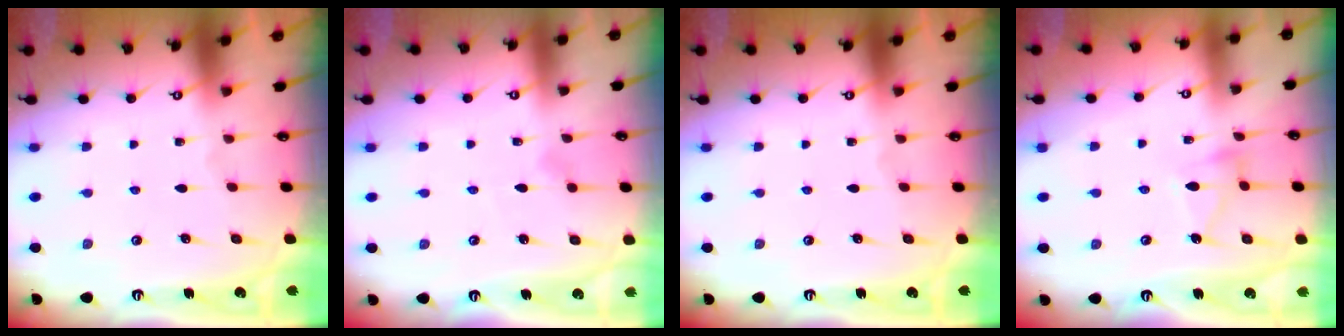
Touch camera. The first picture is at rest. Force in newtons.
{"total": 3.2, "press": 3.2, "slide": 0.1}
{"total": 0.0}
{"total": 6.5, "press": 6.4, "slide": 0.5}